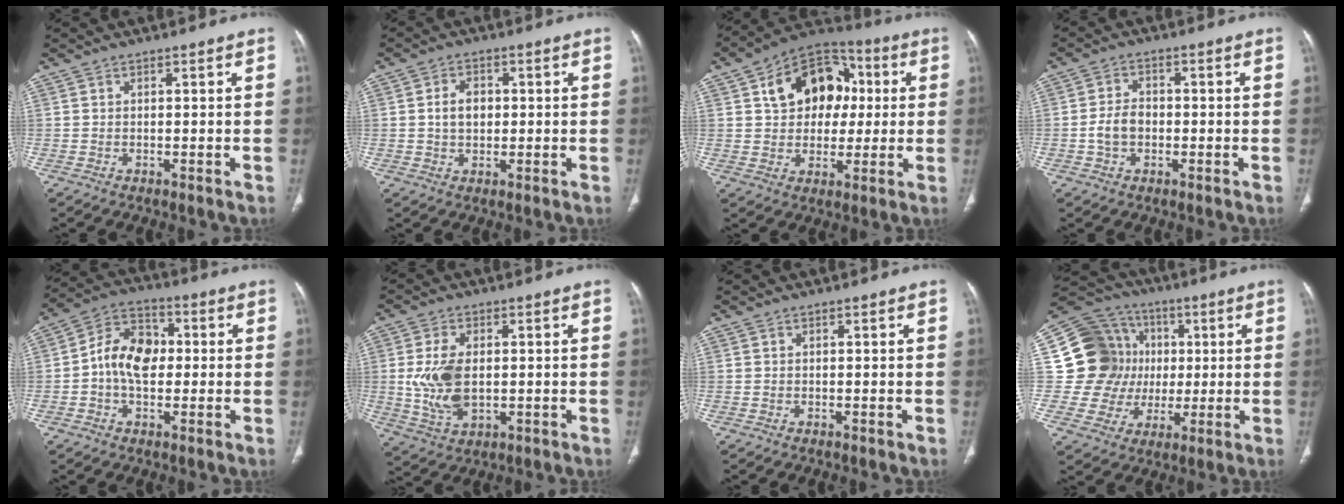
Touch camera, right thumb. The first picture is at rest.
{"total": 4.5, "force": [0.3, 3.3, 3.0], "torque": [-0.041, 0.007, 0.003]}
{"total": 16.0, "force": [3.4, 11.8, 10.3], "torque": [-0.114, 0.019, 0.049]}
{"total": 4.7, "force": [-1.0, 3.4, 3.1], "torque": [-0.056, 0.016, -0.019]}
{"total": 10.5, "force": [-0.2, 7.3, 7.5], "torque": [-0.117, 0.027, -0.015]}
{"total": 9.0, "force": [0.1, 5.4, 7.2], "torque": [-0.147, -0.005, 0.011]}
{"total": 0.0}
{"total": 16.6, "force": [1.7, 15.7, 5.0], "torque": [-0.050, 0.031, 0.040]}